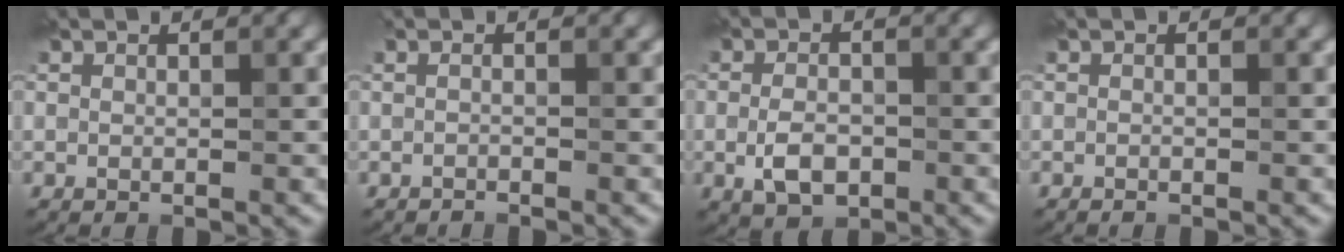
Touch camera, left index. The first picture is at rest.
{"total": 0.8, "force": [-0.6, 0.2, 0.5], "torque": [-0.011, -0.006, -0.014]}
{"total": 3.3, "force": [-0.9, 2.0, 2.5], "torque": [-0.049, -0.001, -0.020]}
{"total": 0.6, "force": [-0.3, 0.2, 0.4], "torque": [-0.006, -0.006, -0.008]}